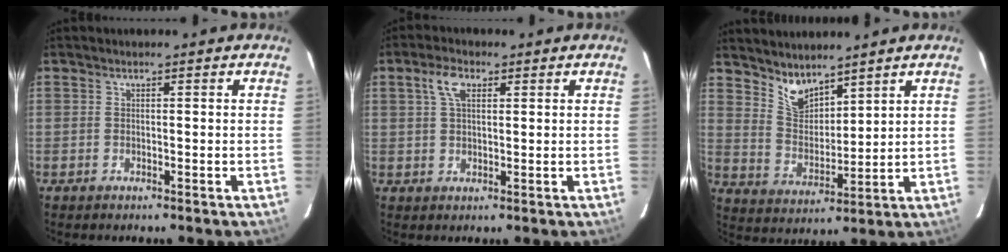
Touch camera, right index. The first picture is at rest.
{"total": 4.4, "force": [1.9, 2.3, 3.2], "torque": [-0.061, 0.012, 0.035]}
{"total": 7.5, "force": [6.2, 2.9, 2.9], "torque": [-0.048, -0.002, 0.127]}